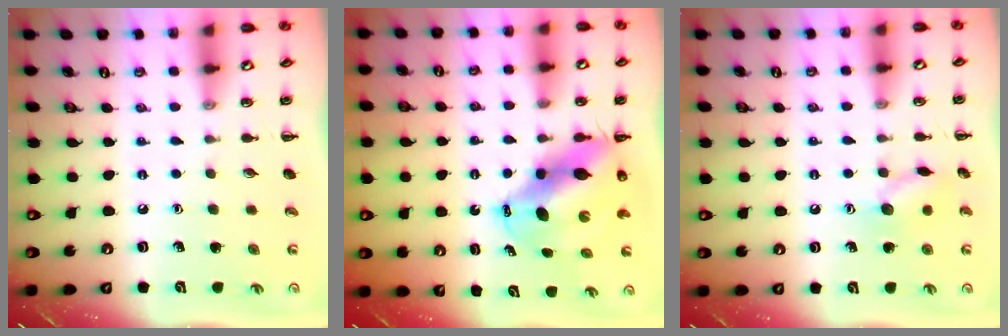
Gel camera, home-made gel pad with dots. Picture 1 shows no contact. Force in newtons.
{"total": 10.5, "press": 10.2, "slide": 2.6}
{"total": 9.0, "press": 9.0, "slide": 0.9}